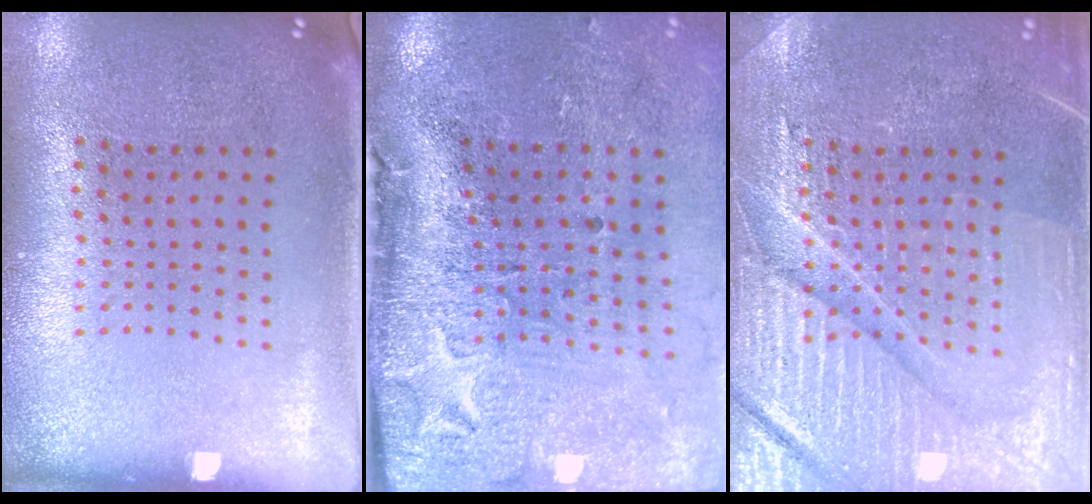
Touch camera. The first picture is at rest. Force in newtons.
{"total": 4.8, "press": 3.8, "slide": 3.0}
{"total": 4.2, "press": 4.2, "slide": 0.5}